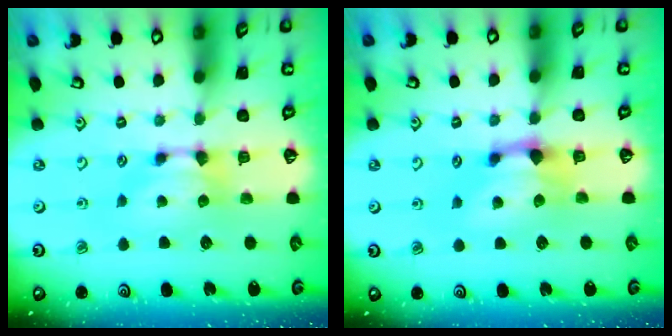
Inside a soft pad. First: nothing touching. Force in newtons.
{"total": 1.4, "press": 0.9, "slide": 1.1}